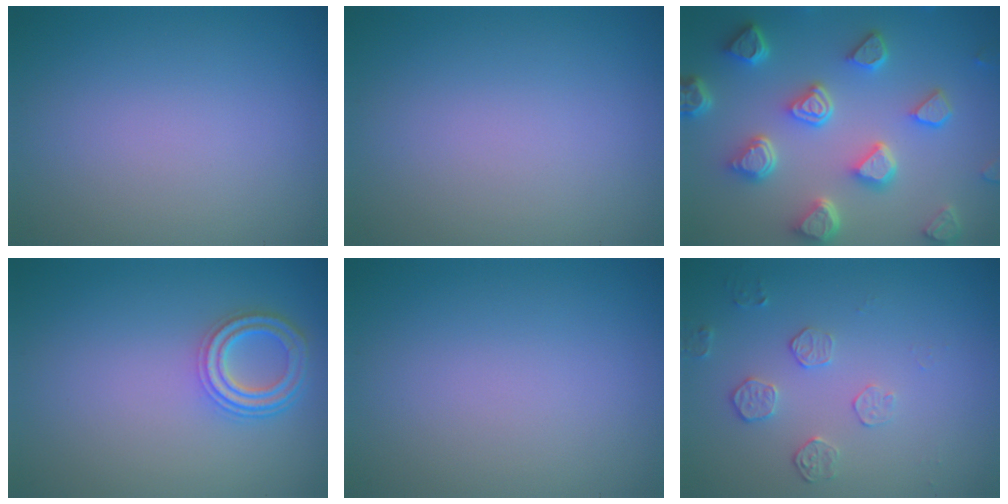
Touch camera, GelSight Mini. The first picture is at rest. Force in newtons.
{"total": 0.0}
{"total": 6.6, "press": 5.3, "slide": 4.0}
{"total": 3.5, "press": 2.9, "slide": 2.0}
{"total": 0.0}
{"total": 1.8, "press": 1.2, "slide": 1.3}